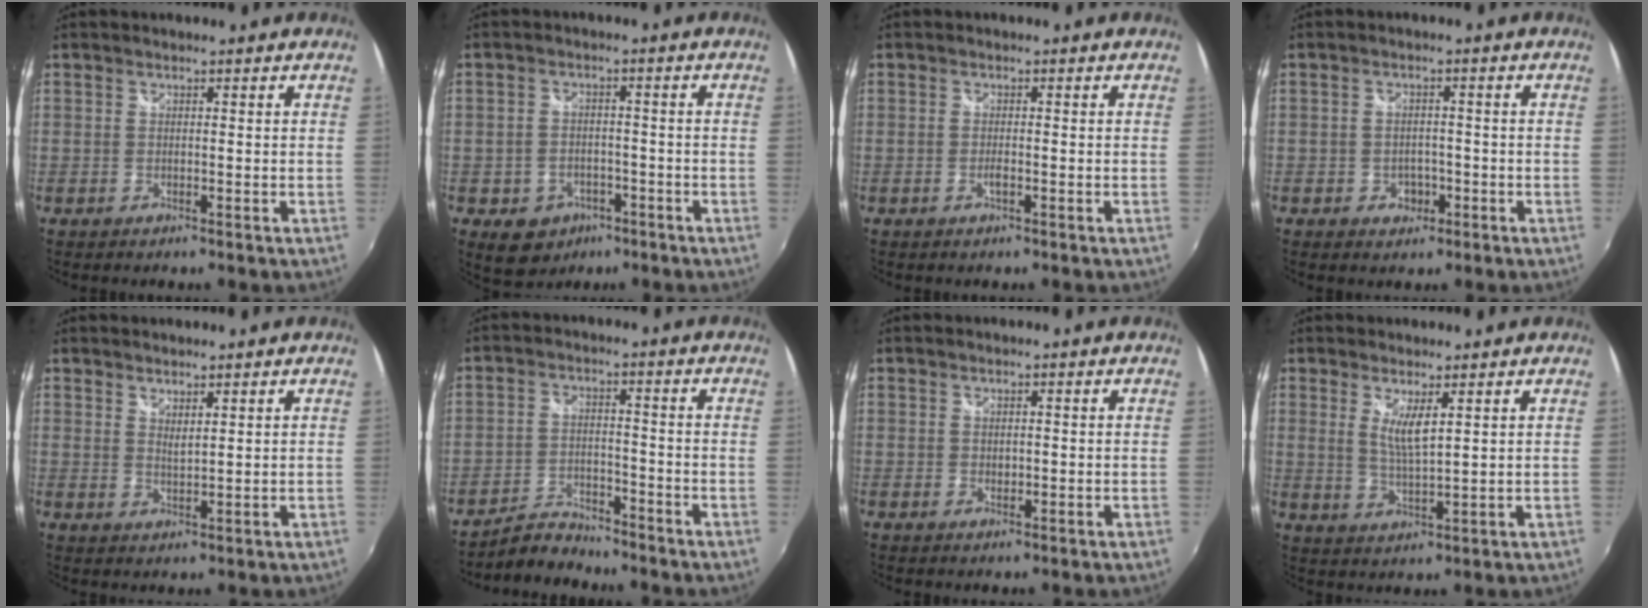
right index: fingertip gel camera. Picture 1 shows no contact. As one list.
[{"total": 7.9, "force": [-4.0, 6.2, 2.8], "torque": [-0.075, 0.004, -0.045]}, {"total": 1.3, "force": [-0.5, 0.4, 1.1], "torque": [-0.023, -0.002, -0.009]}, {"total": 3.5, "force": [-1.2, 3.0, 1.3], "torque": [-0.029, 0.003, -0.012]}, {"total": 2.4, "force": [2.0, 0.5, 1.3], "torque": [-0.020, -0.002, 0.033]}, {"total": 5.4, "force": [-5.2, 1.5, 0.4], "torque": [-0.022, 0.011, -0.094]}, {"total": 1.0, "force": [0.2, 0.8, 0.6], "torque": [-0.009, -0.001, 0.003]}, {"total": 4.5, "force": [2.1, 0.7, 3.9], "torque": [-0.075, -0.013, 0.038]}]